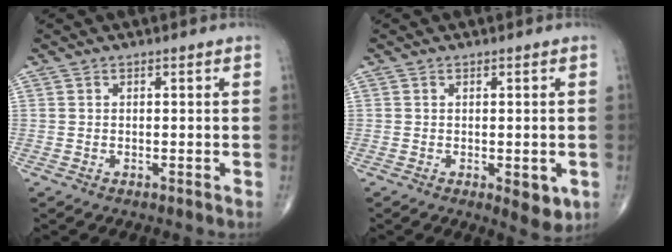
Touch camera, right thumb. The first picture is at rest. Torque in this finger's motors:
{"motor_torque": [0.22, 1.07, -0.09, -0.06, 0.12]}